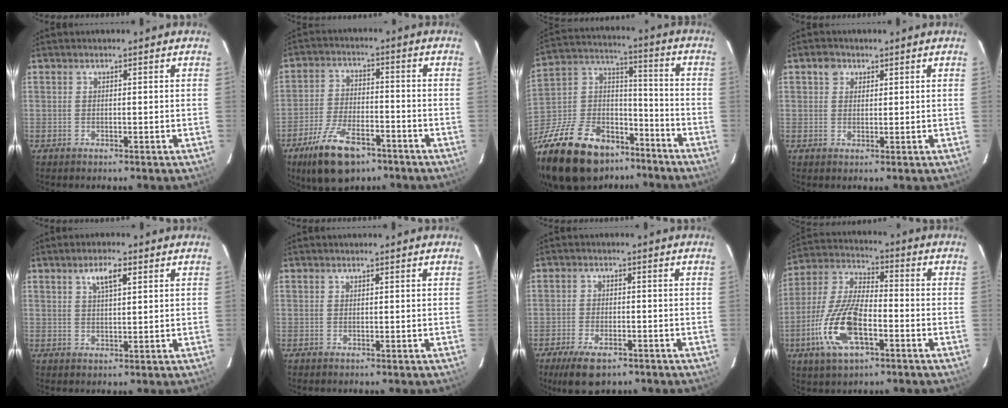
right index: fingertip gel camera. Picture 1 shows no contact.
{"total": 12.8, "force": [-8.3, 5.7, 8.0], "torque": [-0.177, -0.015, -0.144]}
{"total": 29.0, "force": [-19.4, 15.6, 14.9], "torque": [-0.343, 0.018, -0.305]}
{"total": 2.5, "force": [1.1, 2.1, 0.7], "torque": [-0.010, 0.011, 0.018]}
{"total": 4.1, "force": [2.1, 1.2, 3.3], "torque": [-0.060, 0.008, 0.036]}
{"total": 0.0}
{"total": 8.2, "force": [-5.7, 3.6, 4.7], "torque": [-0.113, -0.015, -0.093]}
{"total": 15.5, "force": [-5.8, 6.3, 13.0], "torque": [-0.286, -0.007, -0.111]}